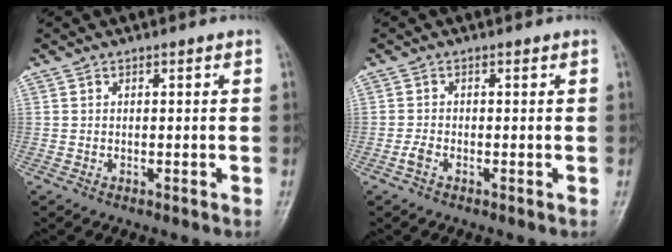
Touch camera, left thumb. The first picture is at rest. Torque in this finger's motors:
{"motor_torque": [-0.02, 0.02, 0.03, -0.08, 0.00]}